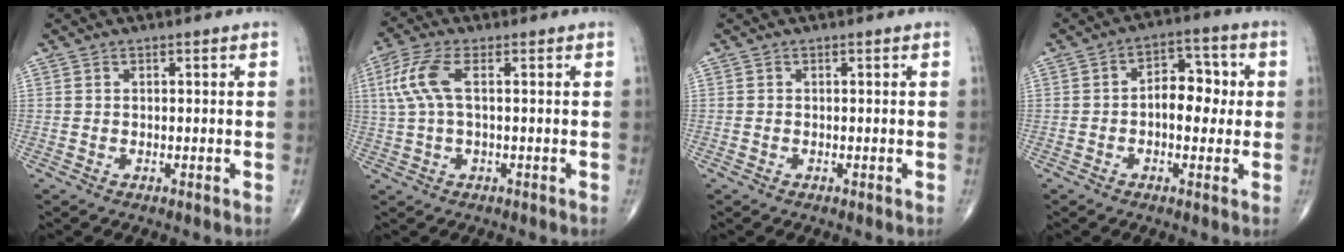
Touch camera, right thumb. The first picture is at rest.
{"total": 7.3, "force": [1.5, 2.6, 6.7], "torque": [-0.182, 0.019, 0.031]}
{"total": 0.0}
{"total": 8.0, "force": [0.0, 4.9, 6.4], "torque": [-0.062, 0.022, -0.006]}